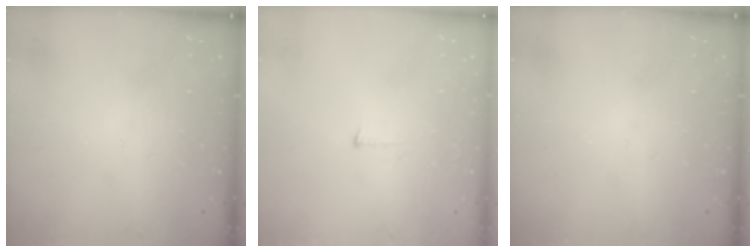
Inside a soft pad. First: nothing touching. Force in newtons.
{"total": 3.0, "press": 3.0, "slide": 0.3}
{"total": 0.0}